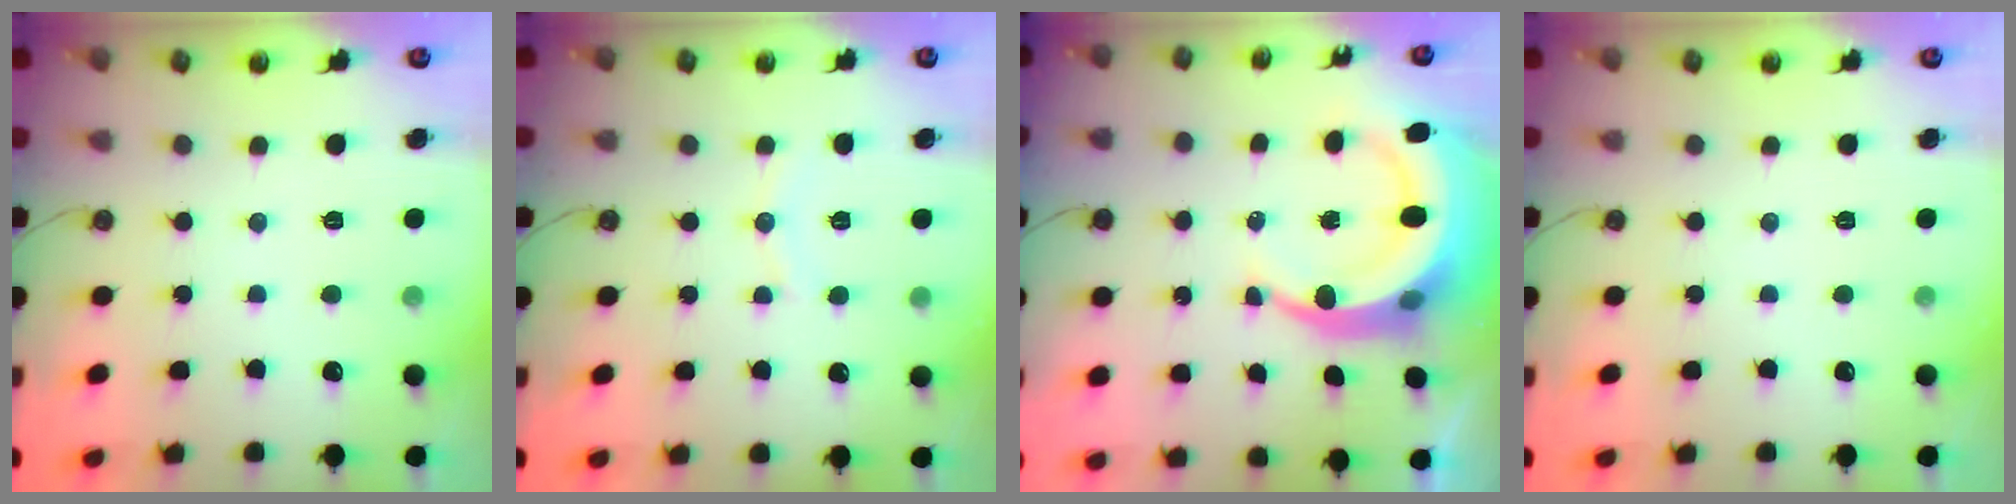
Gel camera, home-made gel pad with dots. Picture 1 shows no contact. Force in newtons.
{"total": 5.5, "press": 5.5, "slide": 0.1}
{"total": 12.2, "press": 12.0, "slide": 2.3}
{"total": 0.0}